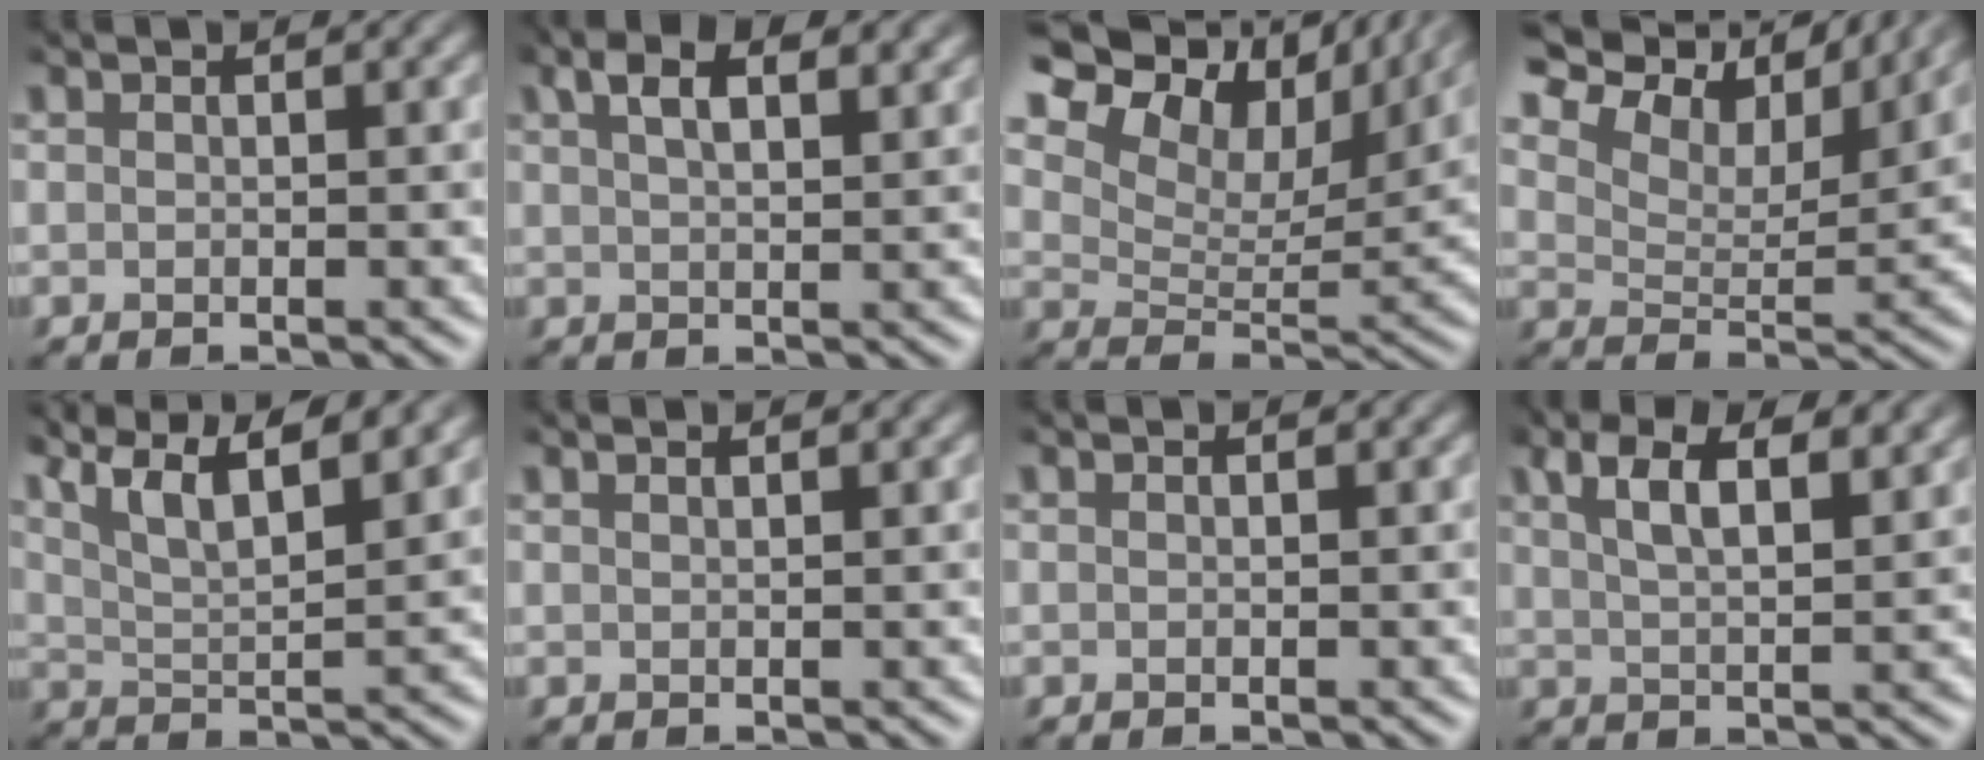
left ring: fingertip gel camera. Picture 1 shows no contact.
{"total": 4.3, "force": [2.4, 1.8, 3.1], "torque": [-0.051, 0.012, 0.033]}
{"total": 14.1, "force": [9.2, 7.3, 7.8], "torque": [-0.160, 0.031, 0.138]}
{"total": 11.6, "force": [9.0, 4.9, 5.5], "torque": [-0.118, 0.015, 0.125]}
{"total": 10.8, "force": [7.8, 3.3, 6.7], "torque": [-0.105, 0.031, 0.093]}
{"total": 1.1, "force": [0.8, 0.4, 0.6], "torque": [-0.003, -0.002, 0.002]}
{"total": 0.0}
{"total": 5.5, "force": [3.0, 2.1, 4.1], "torque": [-0.068, 0.013, 0.047]}